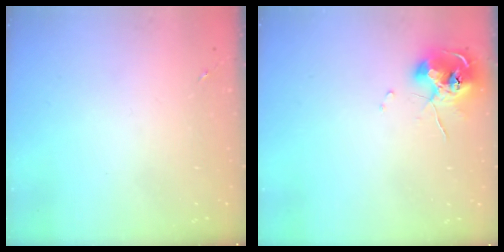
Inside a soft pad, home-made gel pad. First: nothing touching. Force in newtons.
{"total": 10.1, "press": 9.9, "slide": 1.5}